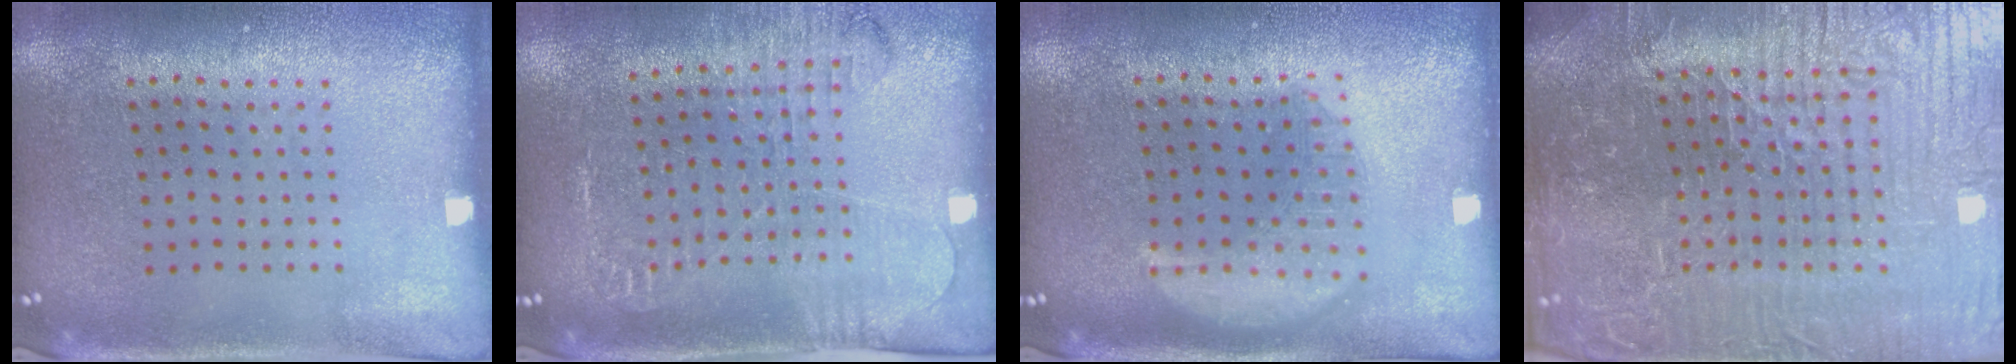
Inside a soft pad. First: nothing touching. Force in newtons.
{"total": 1.9, "press": 1.9, "slide": 0.1}
{"total": 2.4, "press": 2.4, "slide": 0.3}
{"total": 6.7, "press": 6.2, "slide": 2.5}